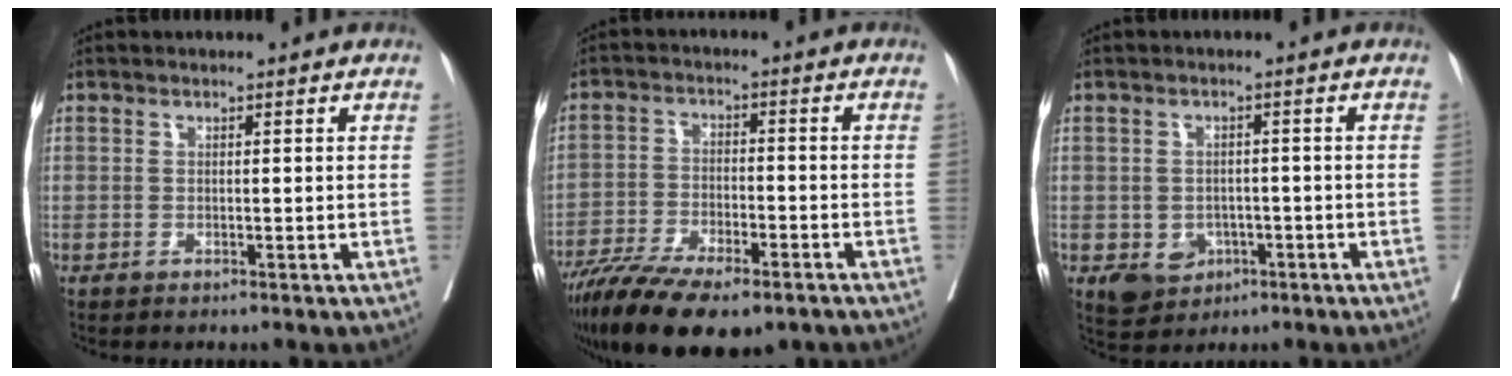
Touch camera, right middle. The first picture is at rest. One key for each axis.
{"total": 16.3, "fx": -12.0, "fy": 4.8, "fz": 9.9, "tx": -0.185, "ty": -0.028, "tz": -0.198}
{"total": 5.3, "fx": -2.2, "fy": 4.4, "fz": 2.2, "tx": -0.034, "ty": 0.000, "tz": -0.023}